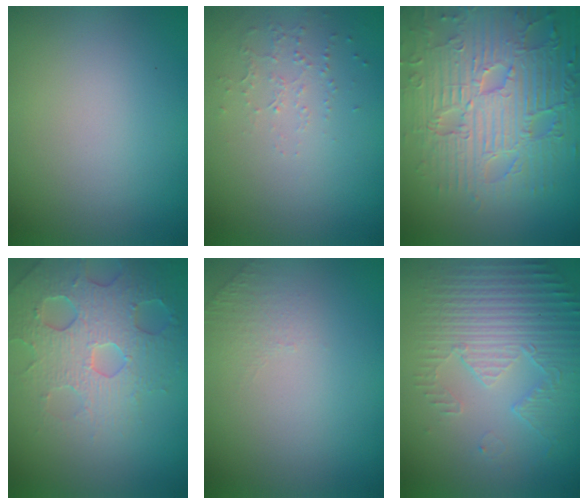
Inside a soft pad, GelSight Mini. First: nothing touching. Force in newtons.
{"total": 1.0, "press": 0.6, "slide": 0.8}
{"total": 9.5, "press": 6.9, "slide": 6.6}
{"total": 4.7, "press": 4.6, "slide": 1.0}
{"total": 1.0, "press": 0.5, "slide": 0.9}
{"total": 5.6, "press": 3.5, "slide": 4.4}